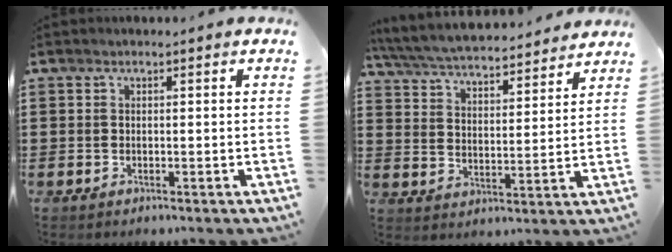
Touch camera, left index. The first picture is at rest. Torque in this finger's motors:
{"motor_torque": [2.14, 0.00, 0.56, 0.21]}